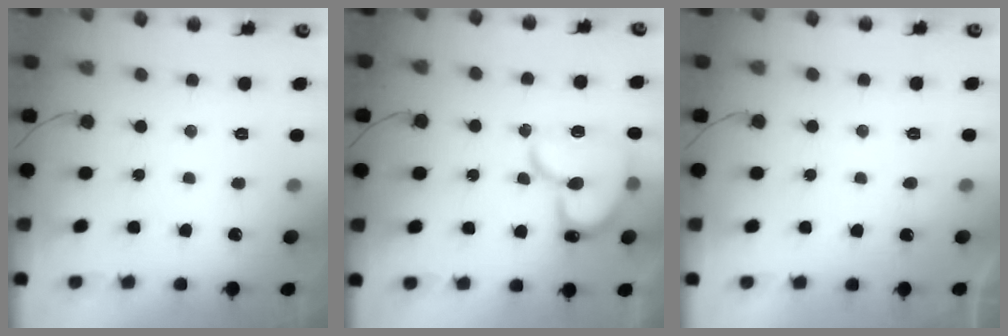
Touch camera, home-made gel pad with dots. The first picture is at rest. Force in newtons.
{"total": 17.3, "press": 17.2, "slide": 1.7}
{"total": 2.6, "press": 2.6, "slide": 0.3}